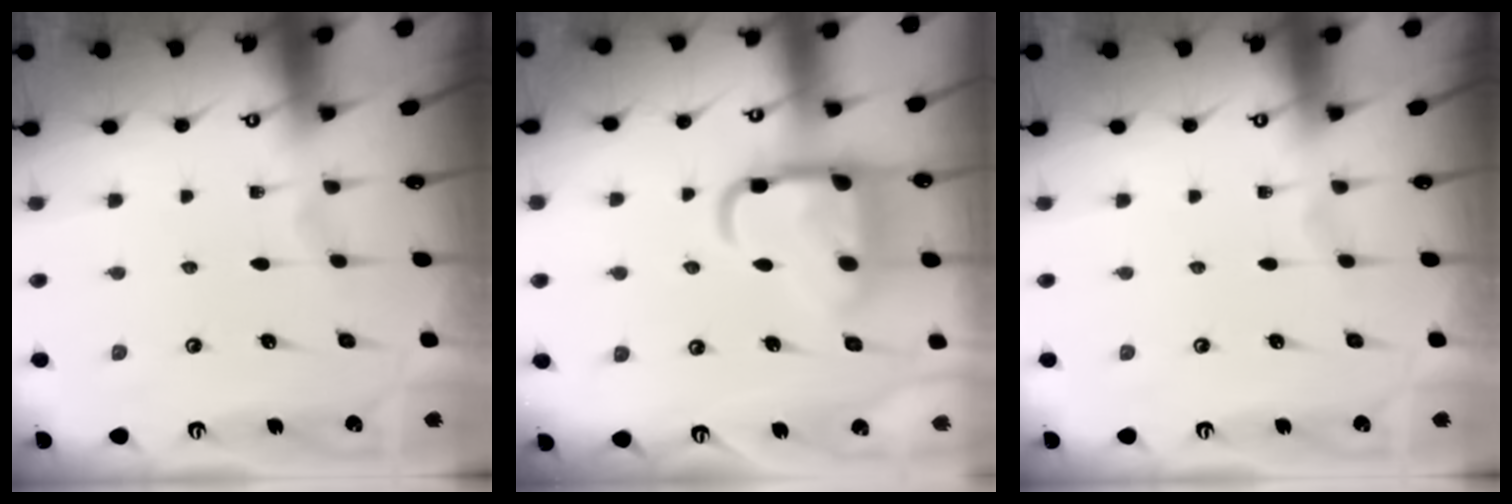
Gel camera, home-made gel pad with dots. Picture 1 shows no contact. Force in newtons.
{"total": 16.3, "press": 16.2, "slide": 1.4}
{"total": 0.0}